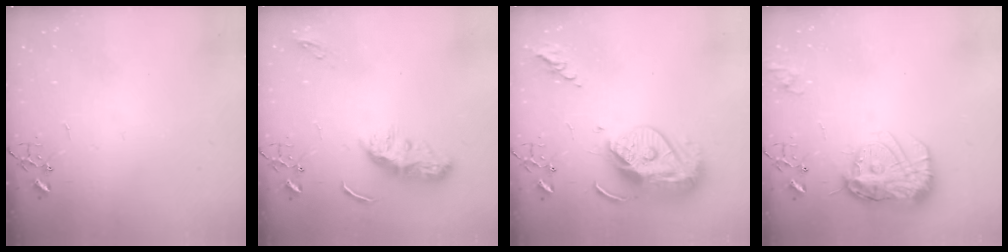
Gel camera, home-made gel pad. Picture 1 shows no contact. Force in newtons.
{"total": 8.6, "press": 8.6, "slide": 0.4}
{"total": 15.1, "press": 15.0, "slide": 1.4}
{"total": 15.3, "press": 15.2, "slide": 1.3}